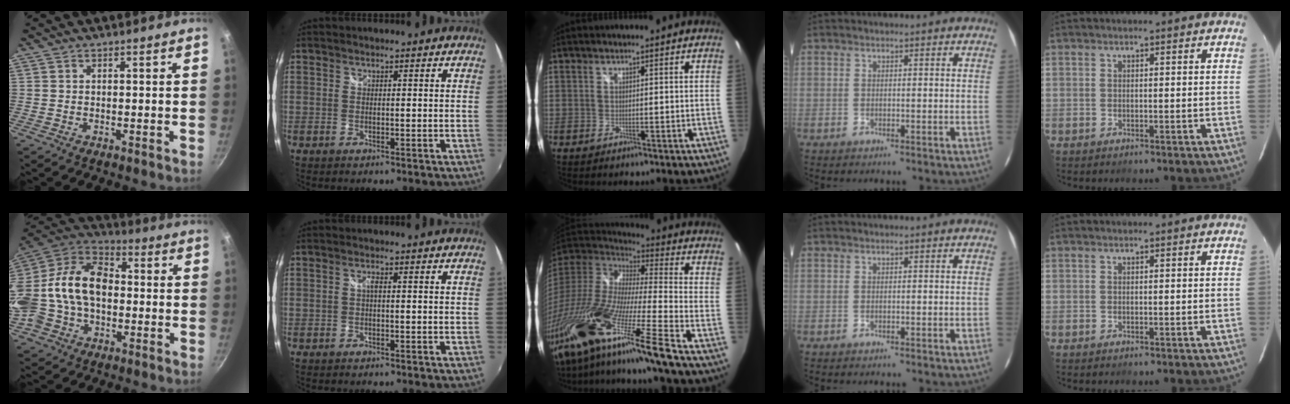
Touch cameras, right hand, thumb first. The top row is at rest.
{"thumb": {"total": 21.6, "force": [-1.7, 15.5, 14.9], "torque": [-0.285, 0.056, -0.035]}, "index": {"total": 0.9, "force": [-0.1, 0.2, 0.9], "torque": [-0.017, 0.004, -0.003]}, "middle": {"total": 28.6, "force": [-20.3, -0.8, 20.1], "torque": [-0.331, -0.086, -0.373]}}